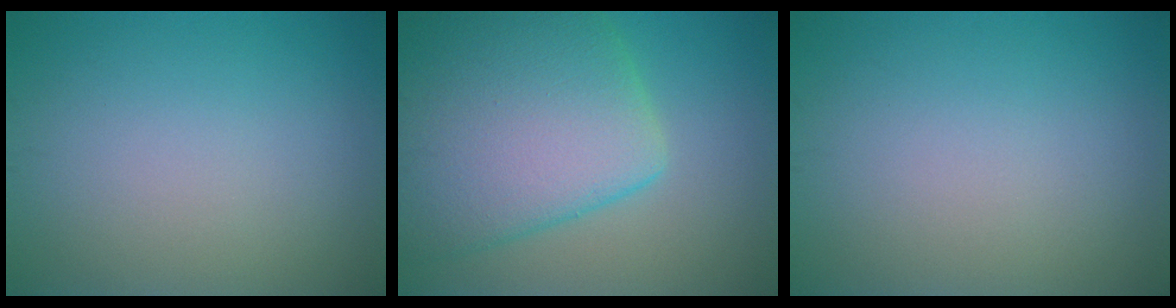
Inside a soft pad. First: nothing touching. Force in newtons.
{"total": 11.2, "press": 11.2, "slide": 0.4}
{"total": 0.0}